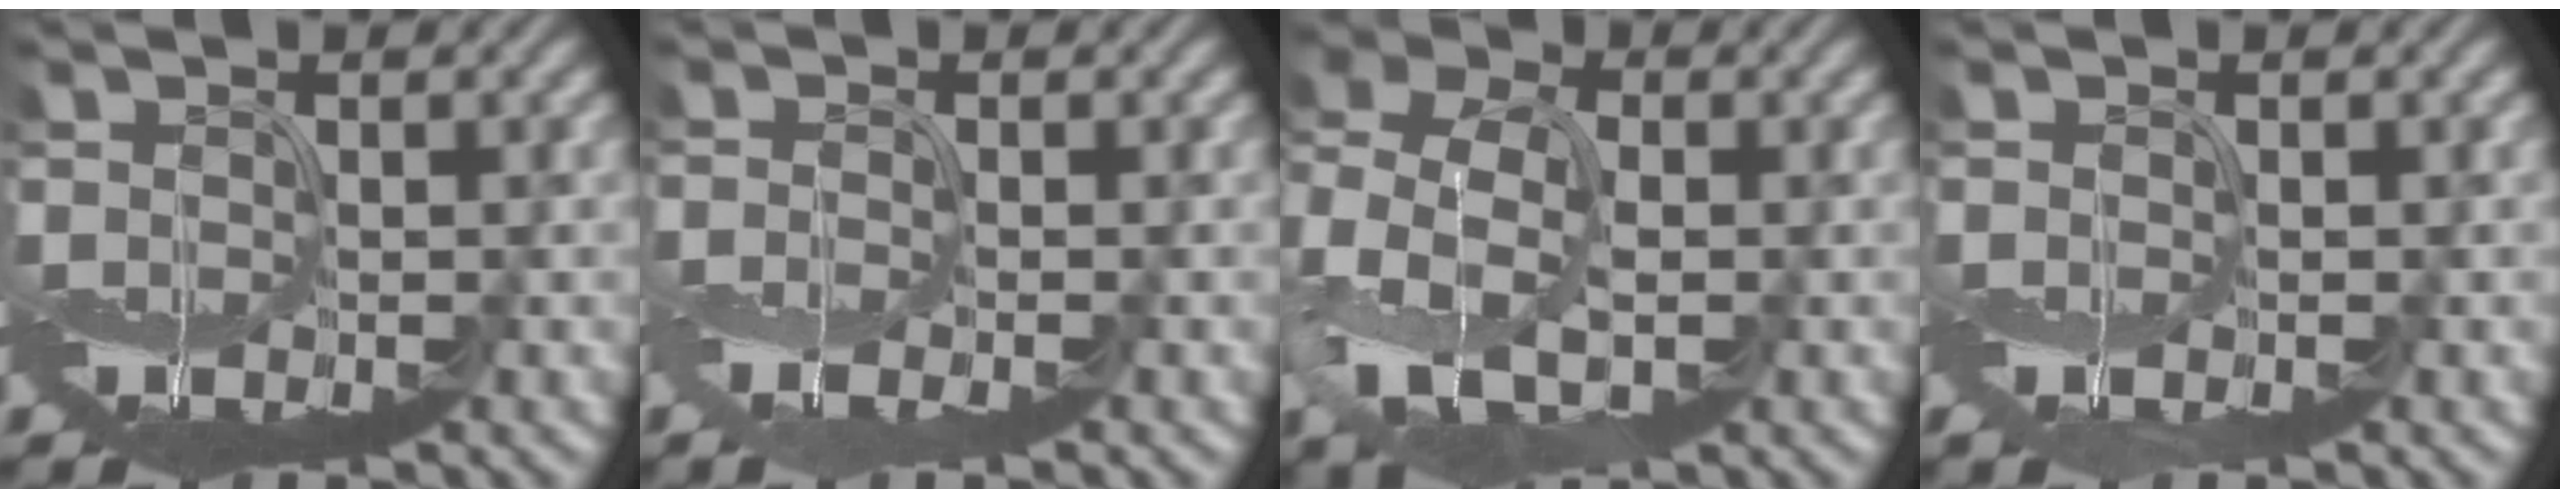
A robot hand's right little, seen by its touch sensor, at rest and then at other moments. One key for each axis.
{"total": 1.4, "fx": -1.0, "fy": 0.0, "fz": 0.9, "tx": -0.023, "ty": -0.005, "tz": -0.026}
{"total": 8.0, "fx": -1.2, "fy": 5.6, "fz": 5.7, "tx": -0.141, "ty": 0.007, "tz": -0.038}
{"total": 0.7, "fx": -0.3, "fy": 0.4, "fz": 0.5, "tx": -0.013, "ty": -0.005, "tz": -0.005}